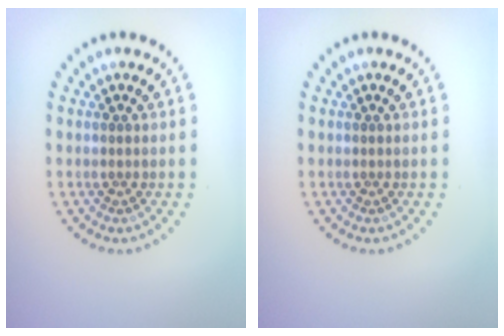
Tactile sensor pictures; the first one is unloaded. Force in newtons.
{"total": 0.0}